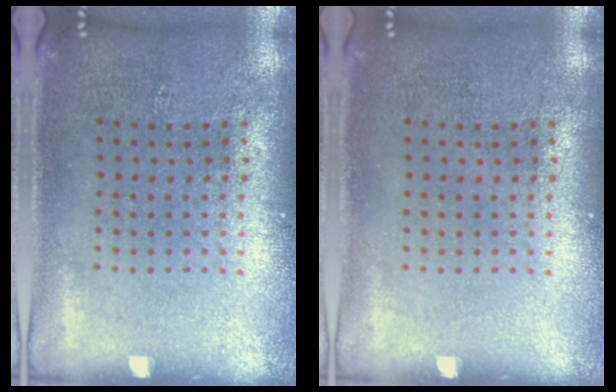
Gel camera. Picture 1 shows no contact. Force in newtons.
{"total": 0.0}